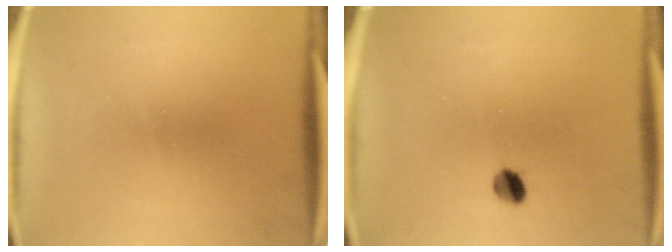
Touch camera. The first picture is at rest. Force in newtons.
{"total": 3.0}